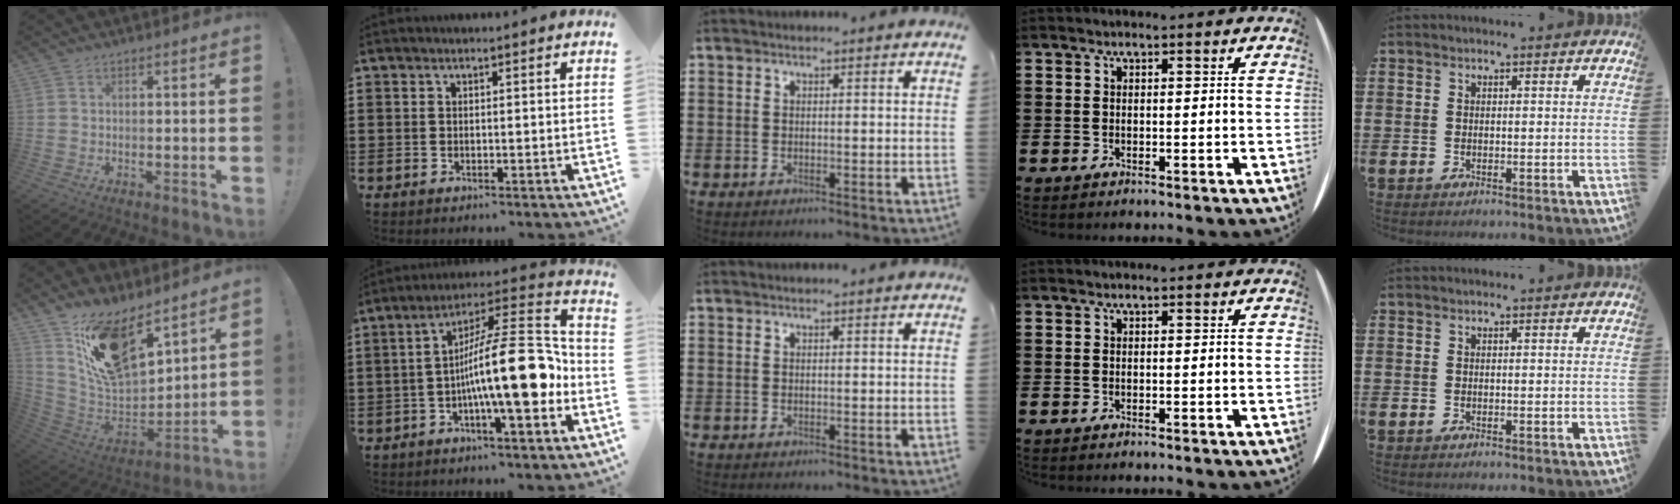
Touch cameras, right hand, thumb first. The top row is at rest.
{"thumb": {"total": 18.4, "force": [11.8, 8.4, 11.4], "torque": [-0.199, -0.081, 0.218]}, "index": {"total": 16.2, "force": [-2.9, 3.9, 15.4], "torque": [-0.253, 0.001, -0.054]}}